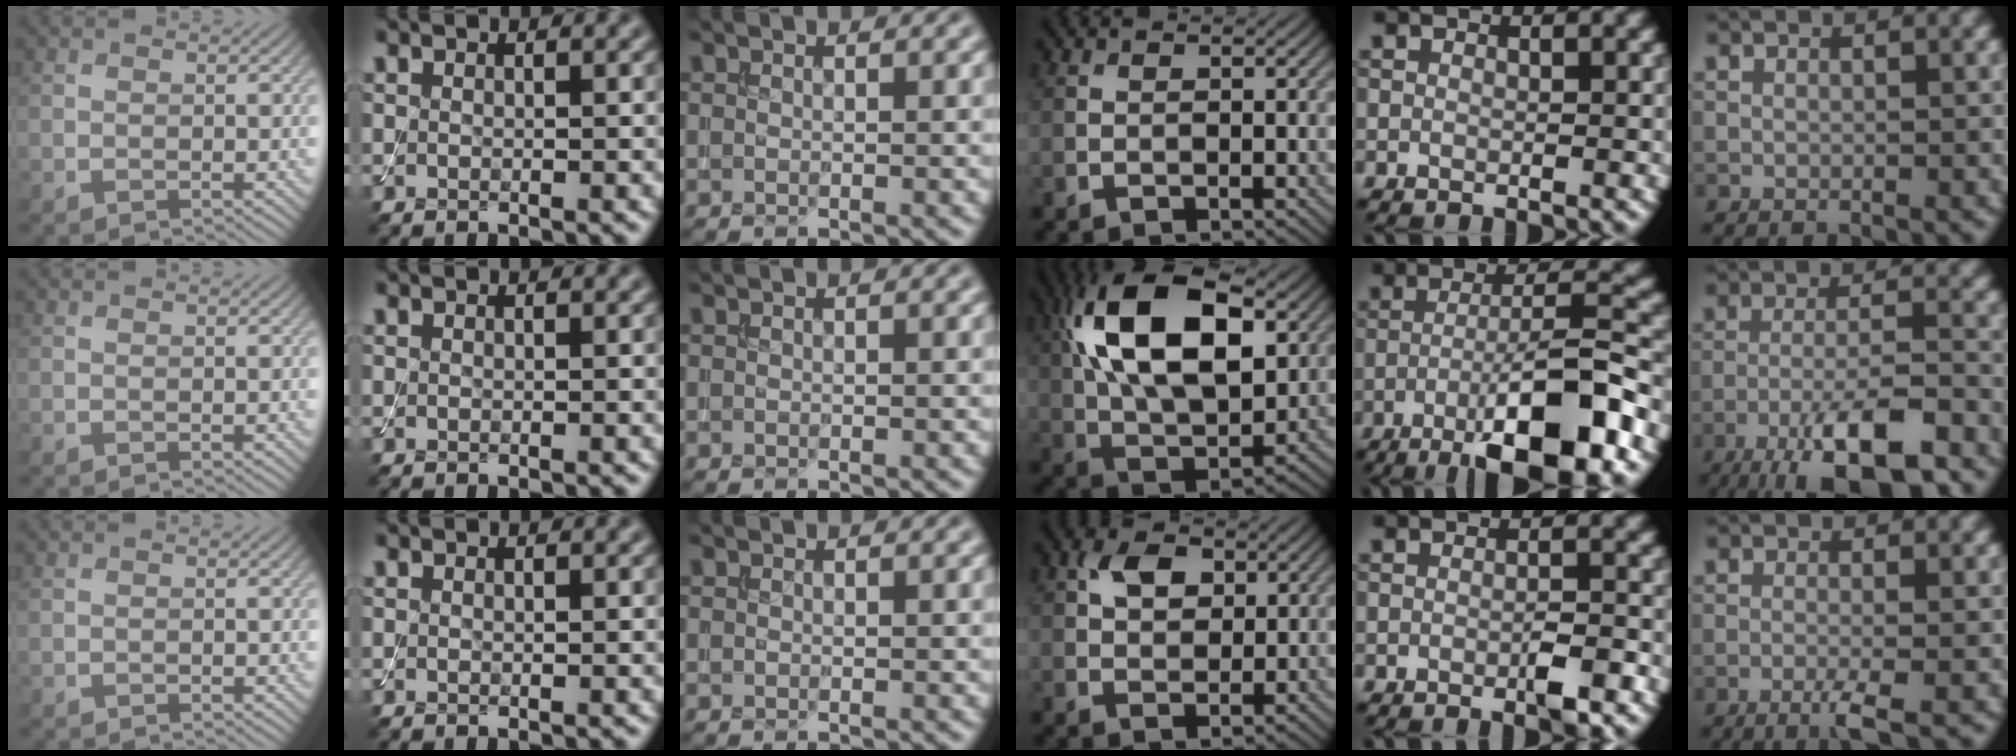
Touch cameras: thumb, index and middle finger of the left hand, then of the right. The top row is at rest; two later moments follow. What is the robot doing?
{"motion": "assemble", "object": "toy tower of hanoi"}